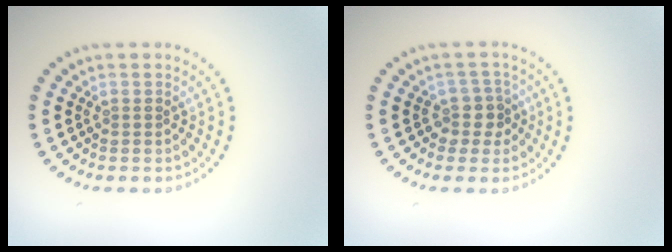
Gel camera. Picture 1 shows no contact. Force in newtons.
{"total": 2.3, "press": 1.8, "slide": 1.4}